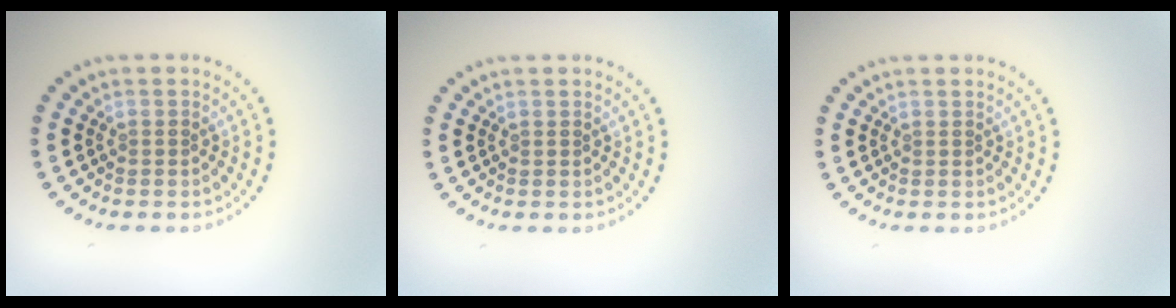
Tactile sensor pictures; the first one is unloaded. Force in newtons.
{"total": 0.0}
{"total": 0.0}